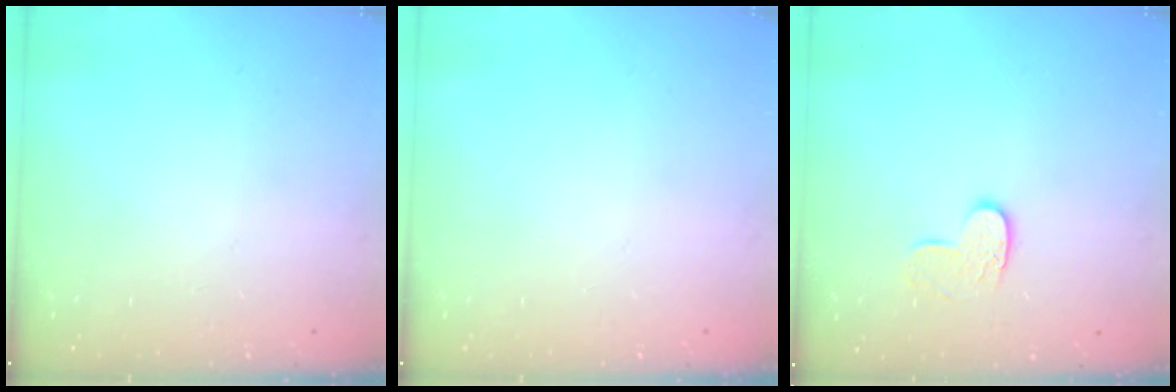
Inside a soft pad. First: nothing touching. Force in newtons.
{"total": 0.0}
{"total": 8.0, "press": 8.0, "slide": 0.4}